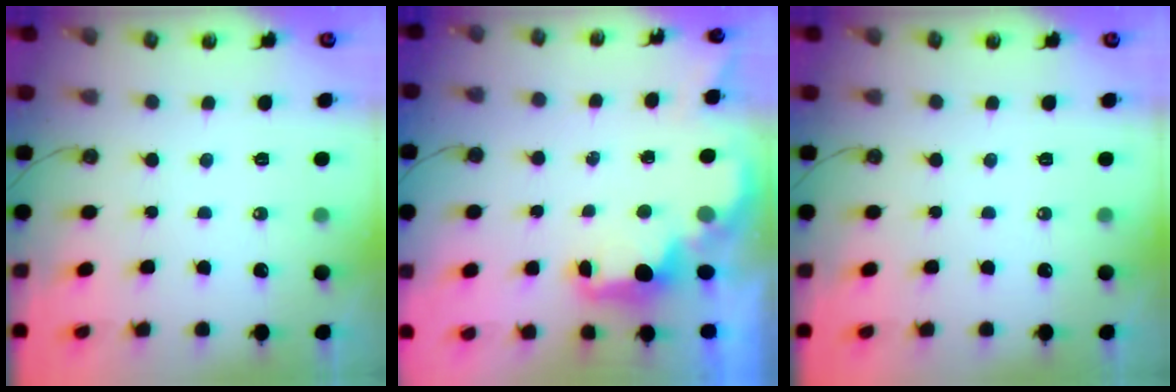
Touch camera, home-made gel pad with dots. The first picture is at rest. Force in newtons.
{"total": 2.2, "press": 2.1, "slide": 0.8}
{"total": 0.0}